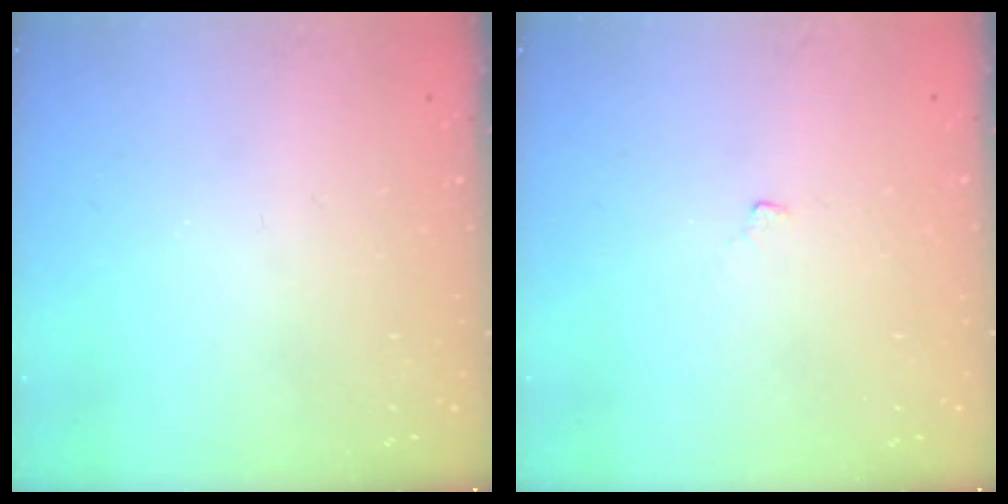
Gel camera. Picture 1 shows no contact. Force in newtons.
{"total": 2.9, "press": 2.9, "slide": 0.4}